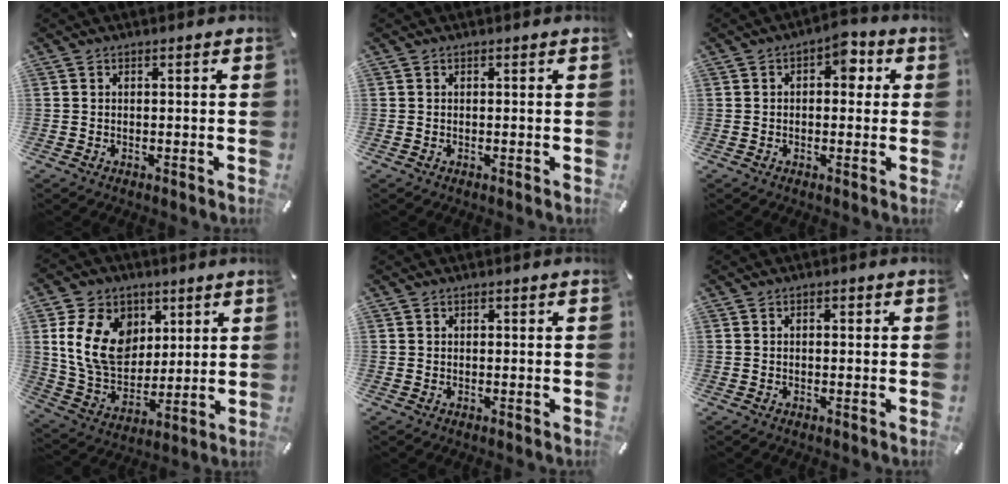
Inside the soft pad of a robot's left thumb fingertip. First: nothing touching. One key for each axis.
{"total": 0.0}
{"total": 5.3, "fx": 1.1, "fy": 3.3, "fz": 4.0, "tx": -0.042, "ty": -0.001, "tz": 0.007}
{"total": 15.6, "fx": 4.7, "fy": 12.2, "fz": 8.5, "tx": -0.173, "ty": -0.007, "tz": 0.088}
{"total": 0.6, "fx": 0.3, "fy": 0.5, "fz": 0.0, "tx": 0.001, "ty": 0.003, "tz": 0.005}
{"total": 1.0, "fx": 0.0, "fy": 0.7, "fz": 0.8, "tx": -0.016, "ty": 0.006, "tz": -0.002}